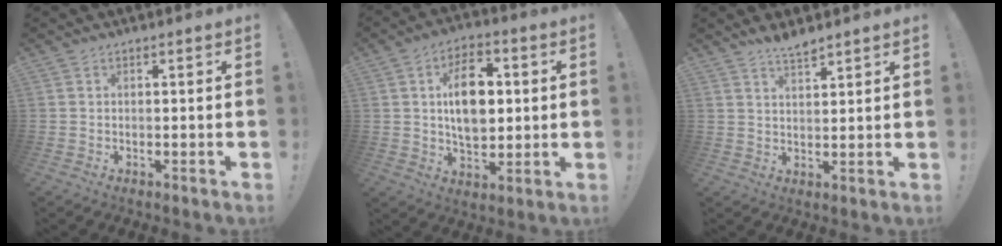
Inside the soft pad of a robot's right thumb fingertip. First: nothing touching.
{"total": 14.6, "force": [2.4, 9.5, 10.8], "torque": [-0.169, 0.011, 0.041]}
{"total": 4.4, "force": [3.9, 0.8, 1.9], "torque": [-0.028, -0.030, 0.068]}